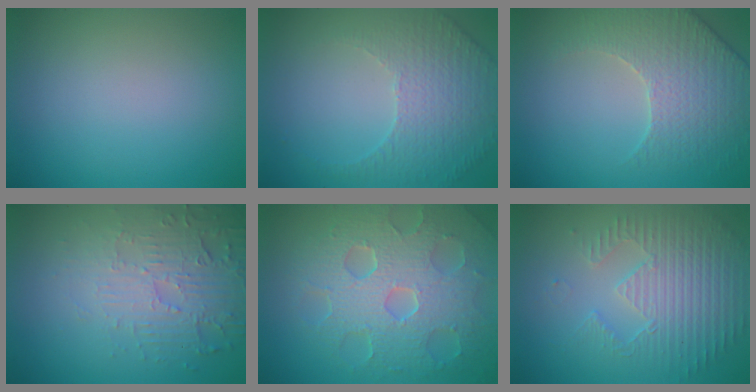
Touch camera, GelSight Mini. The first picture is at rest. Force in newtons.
{"total": 5.2, "press": 3.6, "slide": 3.8}
{"total": 4.2, "press": 4.1, "slide": 1.0}
{"total": 5.2, "press": 3.4, "slide": 4.0}
{"total": 8.8, "press": 6.2, "slide": 6.2}
{"total": 3.8, "press": 3.6, "slide": 1.2}